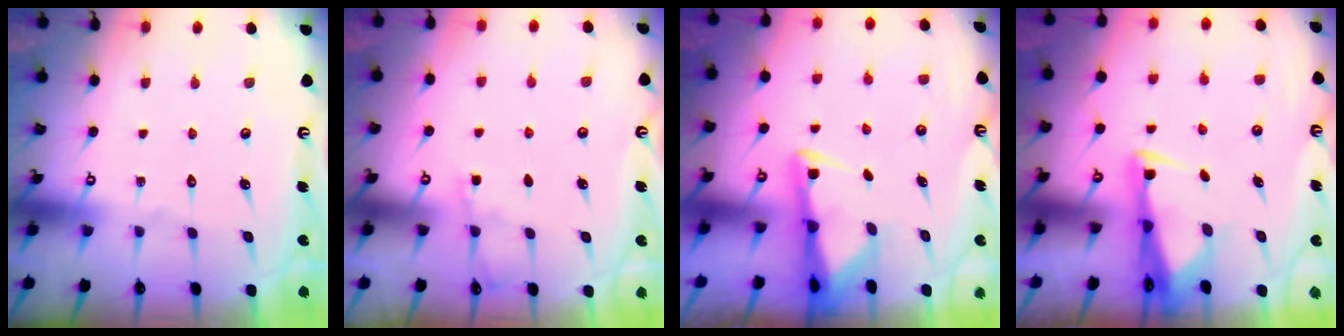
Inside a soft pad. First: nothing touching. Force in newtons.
{"total": 2.5, "press": 2.5, "slide": 0.4}
{"total": 2.7, "press": 2.6, "slide": 0.7}
{"total": 2.8, "press": 2.7, "slide": 0.9}